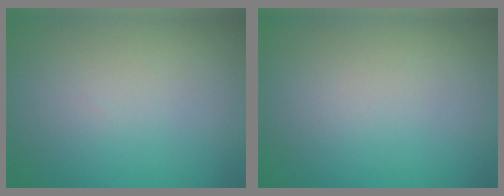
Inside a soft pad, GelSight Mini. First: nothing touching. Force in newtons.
{"total": 0.0}